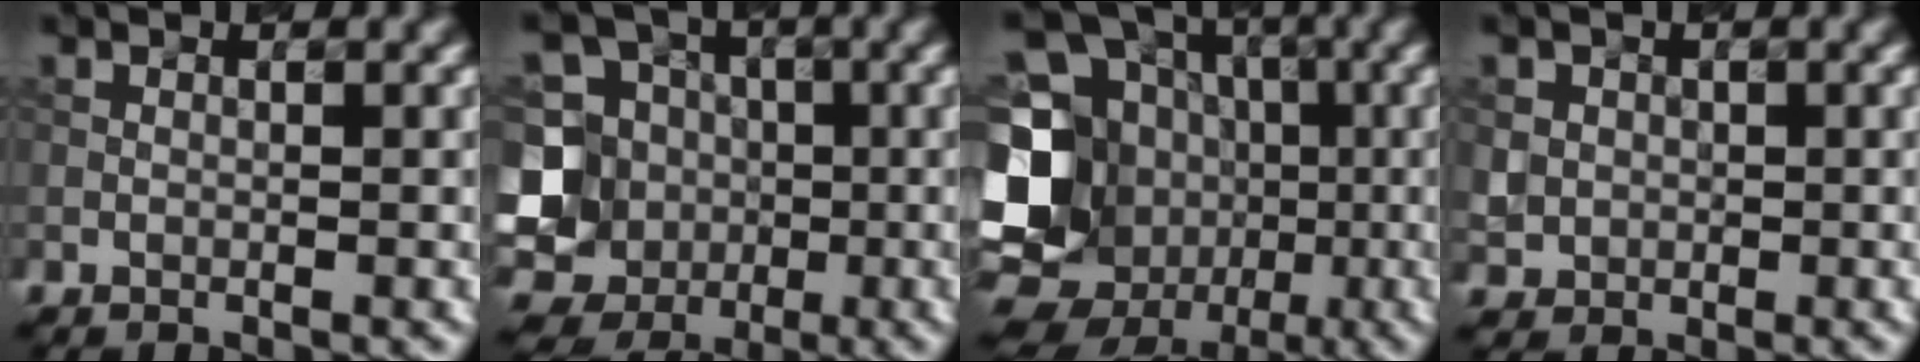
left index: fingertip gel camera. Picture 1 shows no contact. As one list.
[{"total": 16.0, "force": [-3.4, 14.9, 4.6], "torque": [-0.134, 0.005, -0.073]}, {"total": 19.0, "force": [-3.8, 17.2, 7.3], "torque": [-0.176, 0.007, -0.085]}, {"total": 2.4, "force": [0.4, 2.3, 0.6], "torque": [-0.014, -0.005, 0.023]}]